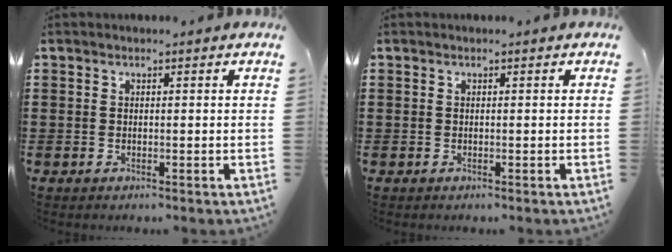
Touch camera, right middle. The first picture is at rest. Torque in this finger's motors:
{"motor_torque": [0.00, 0.00, 0.00, 0.00]}